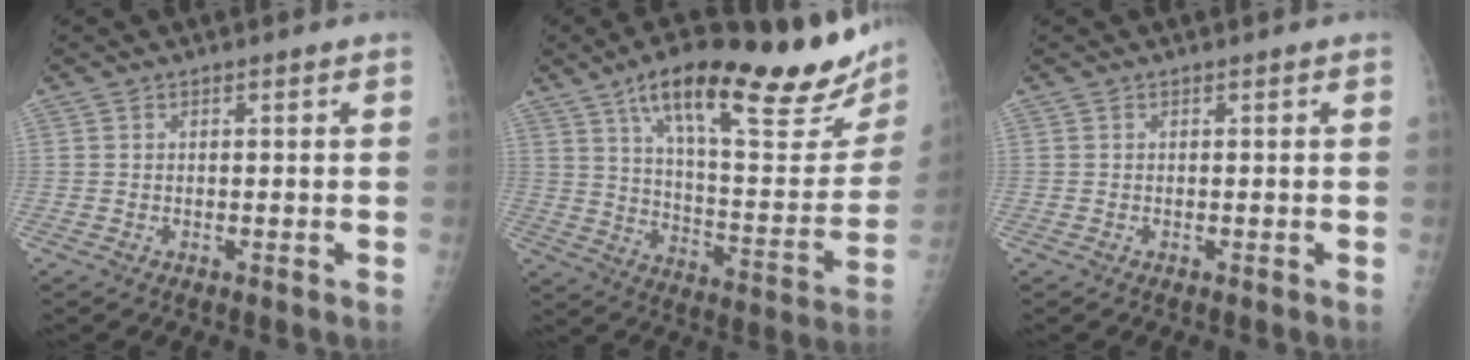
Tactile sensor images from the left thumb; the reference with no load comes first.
{"total": 30.1, "force": [18.4, 8.0, 22.4], "torque": [-0.298, -0.051, 0.282]}
{"total": 0.0}